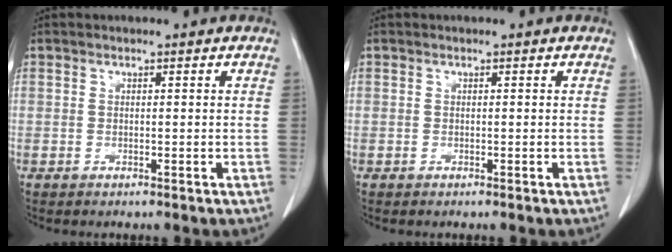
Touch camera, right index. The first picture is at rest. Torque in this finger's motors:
{"motor_torque": [-0.03, 0.02, 0.02, 0.00]}